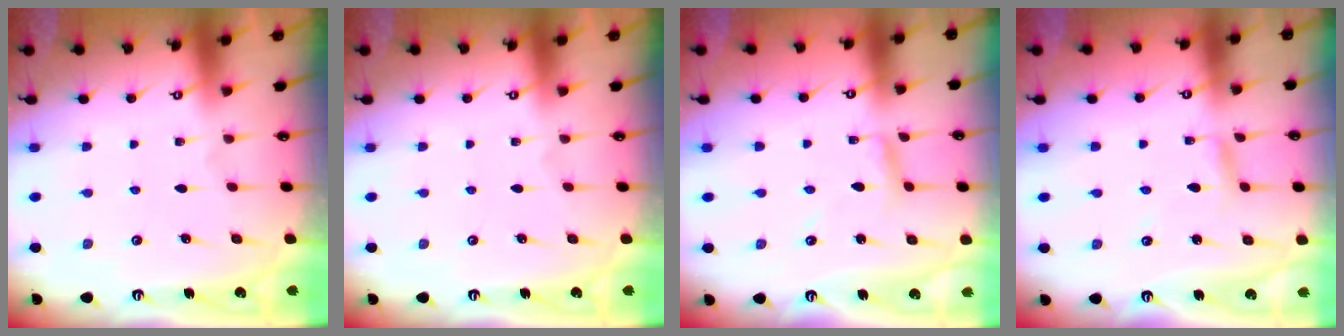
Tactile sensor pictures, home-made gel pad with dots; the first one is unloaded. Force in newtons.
{"total": 0.0}
{"total": 3.3, "press": 3.2, "slide": 0.3}
{"total": 2.5, "press": 2.5, "slide": 0.2}